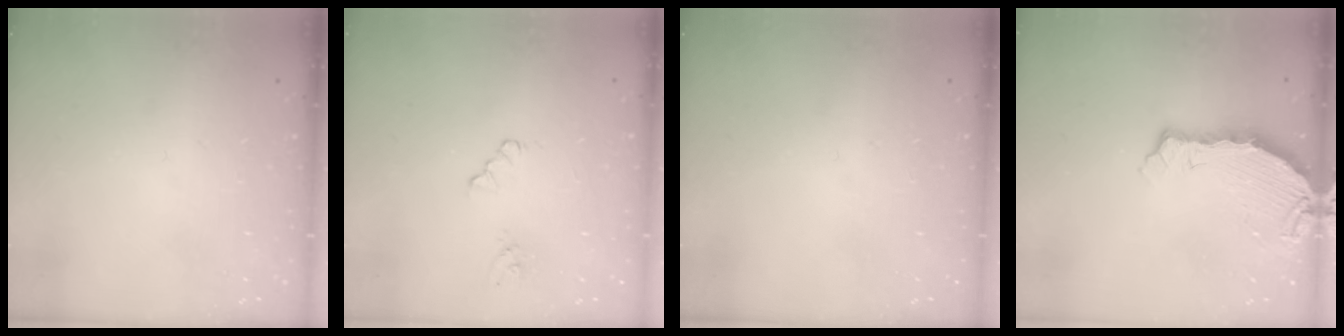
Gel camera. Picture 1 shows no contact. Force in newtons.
{"total": 3.3, "press": 3.2, "slide": 0.5}
{"total": 0.0}
{"total": 7.6, "press": 6.3, "slide": 4.3}